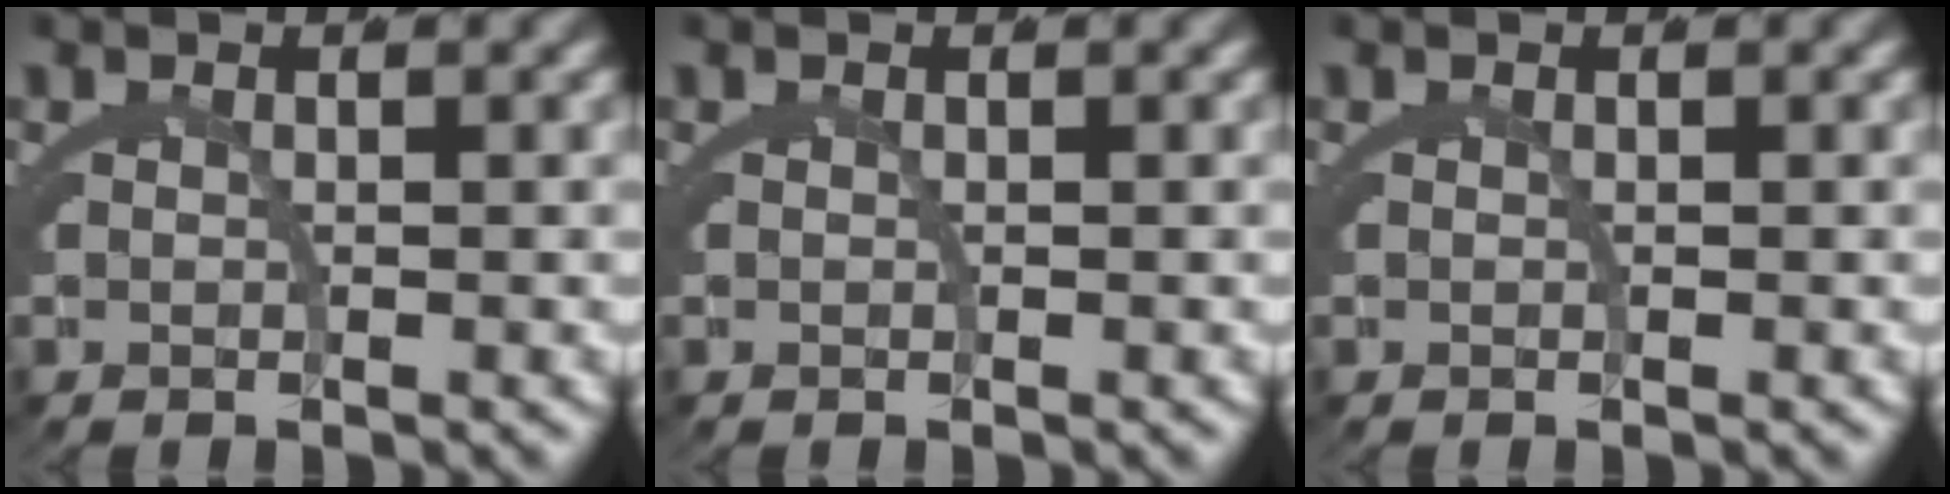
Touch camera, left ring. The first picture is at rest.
{"total": 0.0}
{"total": 0.0}